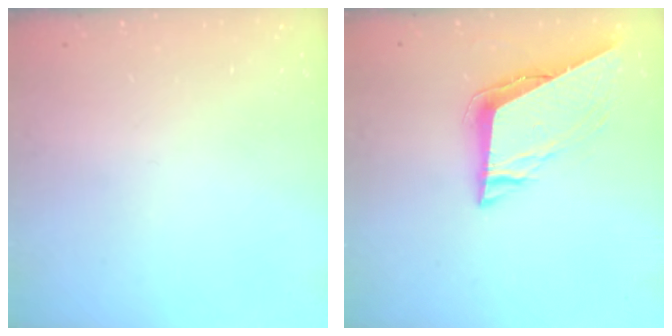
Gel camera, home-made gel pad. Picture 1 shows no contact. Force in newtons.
{"total": 8.4, "press": 8.4, "slide": 0.8}